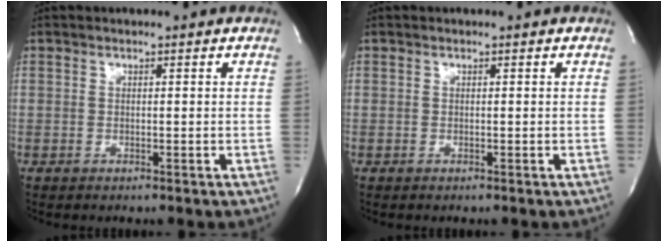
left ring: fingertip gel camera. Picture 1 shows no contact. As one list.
[{"total": 0.0}]